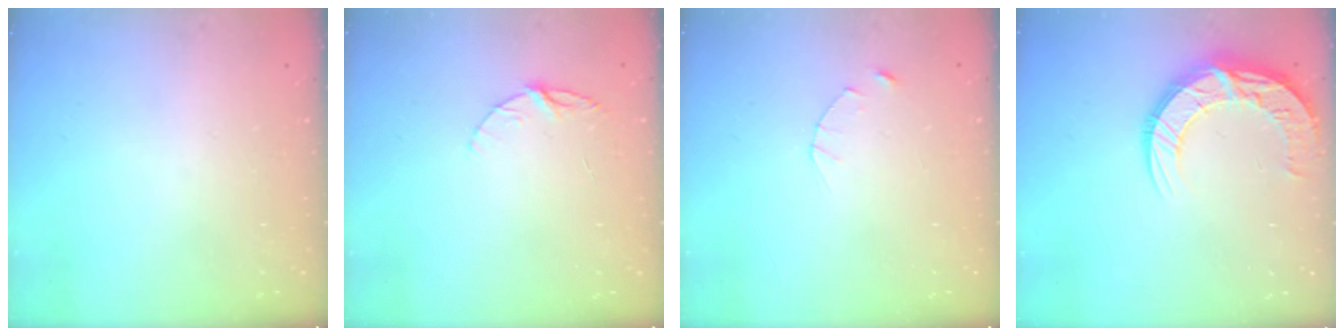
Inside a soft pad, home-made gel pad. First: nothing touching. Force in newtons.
{"total": 6.0, "press": 6.0, "slide": 0.6}
{"total": 2.5, "press": 2.4, "slide": 0.3}
{"total": 13.2, "press": 13.2, "slide": 1.2}